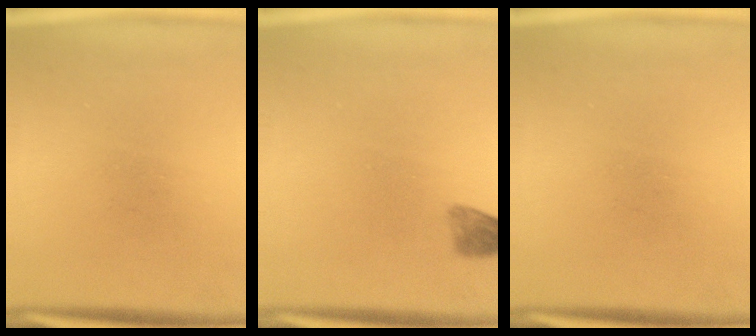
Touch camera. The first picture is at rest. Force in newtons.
{"total": 2.1}
{"total": 0.0}